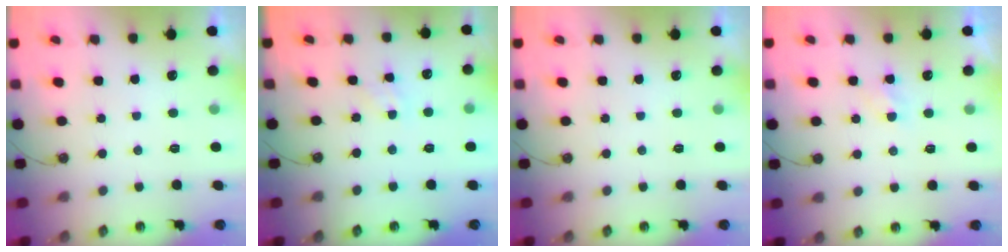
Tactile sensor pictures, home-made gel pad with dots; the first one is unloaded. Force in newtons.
{"total": 1.3, "press": 1.3, "slide": 0.3}
{"total": 0.0}
{"total": 2.3, "press": 2.3, "slide": 0.4}